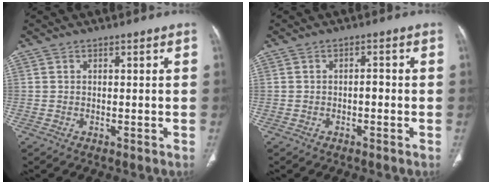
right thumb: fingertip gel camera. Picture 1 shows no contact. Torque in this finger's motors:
{"motor_torque": [0.24, 0.56, 0.62, 0.12, 0.01]}